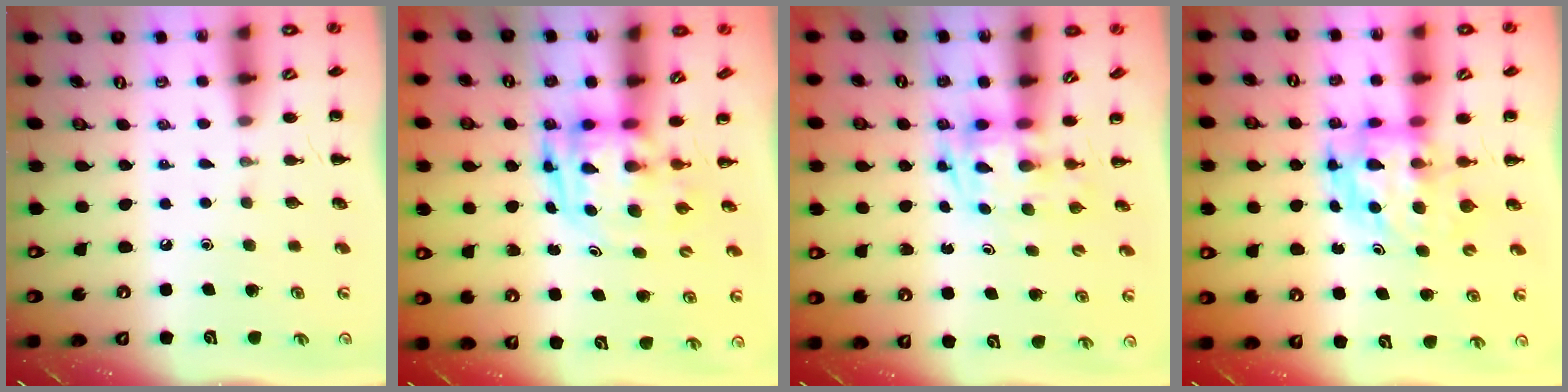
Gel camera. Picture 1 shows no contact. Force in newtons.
{"total": 3.3, "press": 3.2, "slide": 0.7}
{"total": 2.8, "press": 2.7, "slide": 0.7}
{"total": 5.0, "press": 4.8, "slide": 1.3}